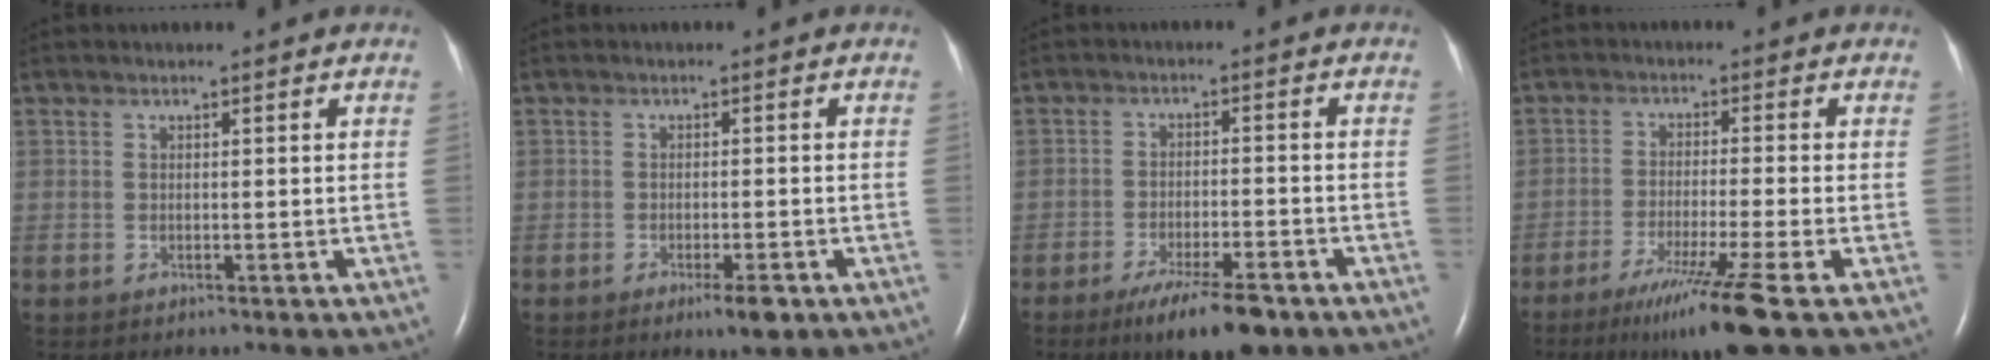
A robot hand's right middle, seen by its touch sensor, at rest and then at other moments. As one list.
[{"total": 3.1, "force": [-1.7, 0.5, 2.5], "torque": [-0.038, -0.004, -0.024]}, {"total": 9.2, "force": [-6.4, 1.7, 6.4], "torque": [-0.106, -0.016, -0.101]}, {"total": 10.0, "force": [-6.4, -2.2, 7.4], "torque": [-0.127, -0.037, -0.110]}]